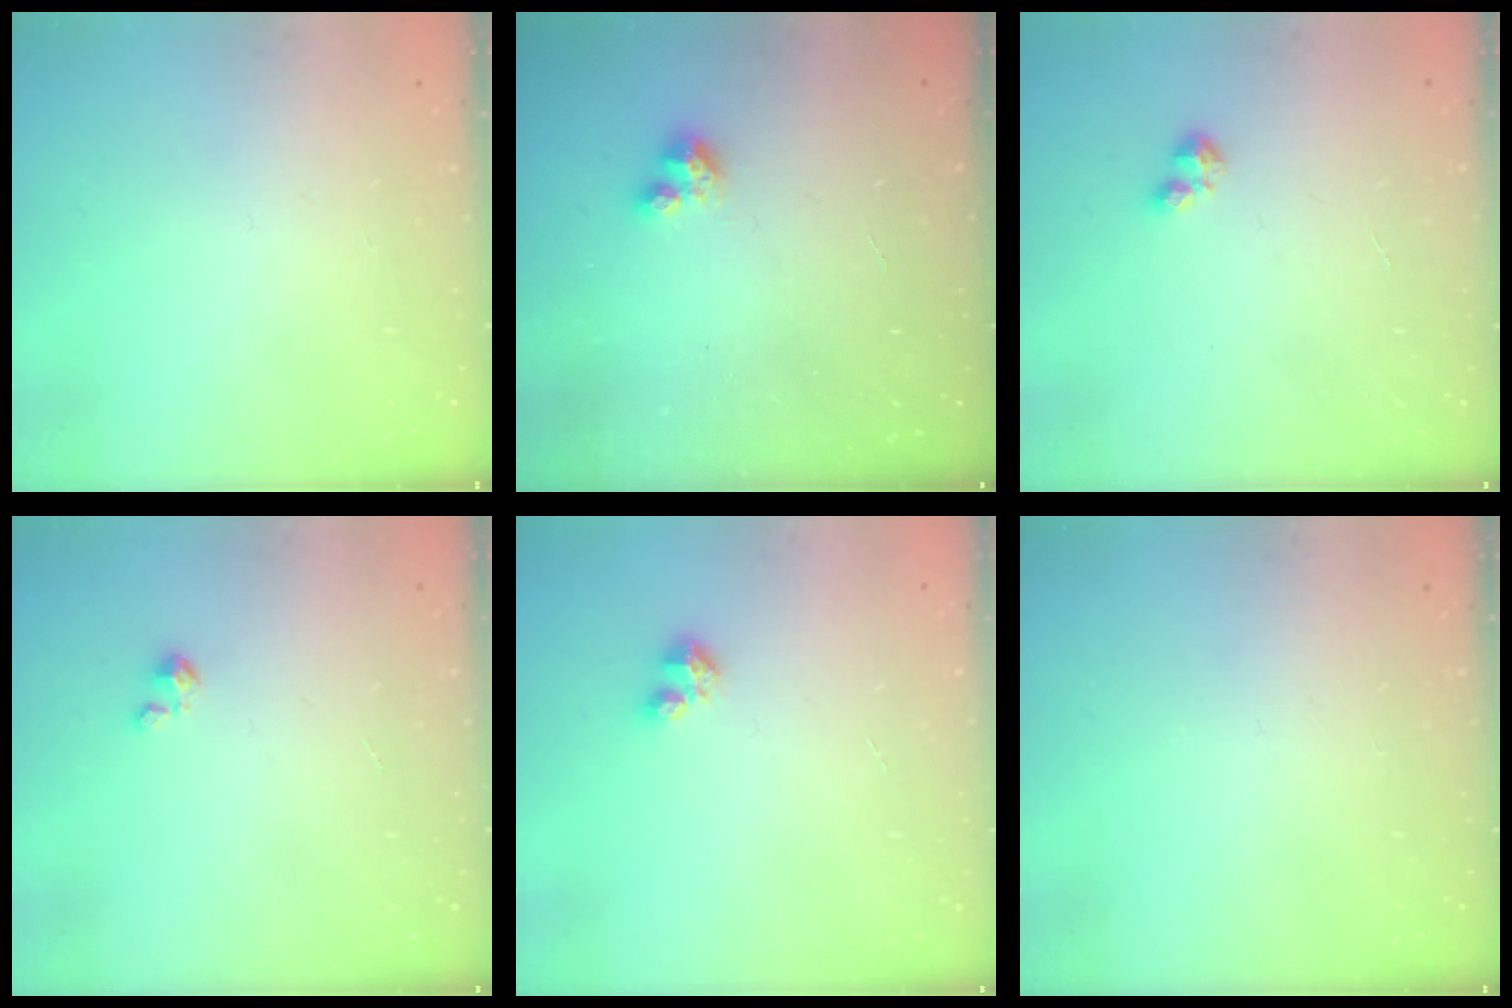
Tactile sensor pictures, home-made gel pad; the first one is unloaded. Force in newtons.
{"total": 3.1, "press": 3.1, "slide": 0.3}
{"total": 1.9, "press": 1.9, "slide": 0.4}
{"total": 1.5, "press": 1.5, "slide": 0.1}
{"total": 2.7, "press": 2.7, "slide": 0.3}
{"total": 0.0}